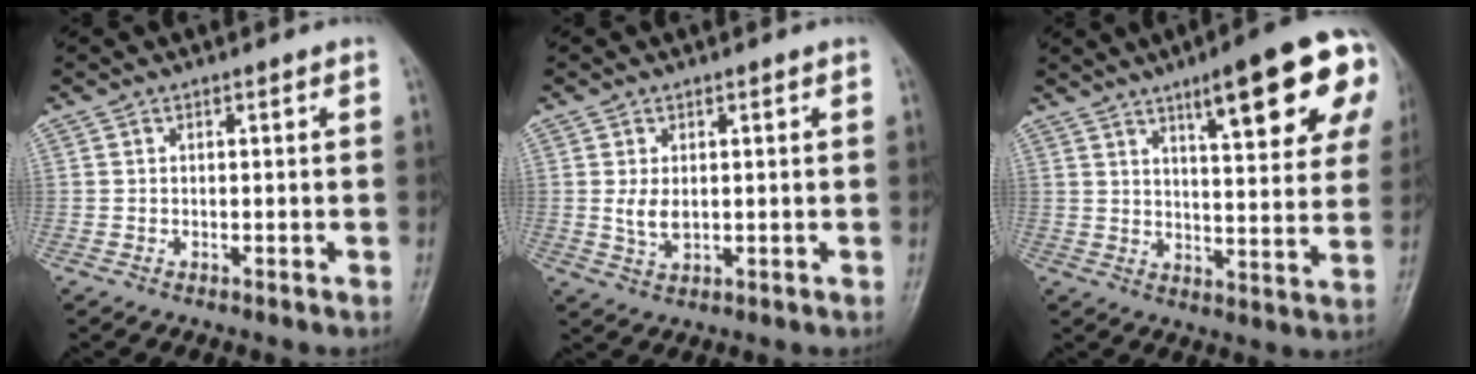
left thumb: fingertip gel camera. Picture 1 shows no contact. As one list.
[{"total": 3.4, "force": [0.4, 2.0, 2.6], "torque": [-0.048, -0.010, 0.013]}, {"total": 19.0, "force": [9.2, 4.5, 16.0], "torque": [-0.185, -0.023, 0.121]}]